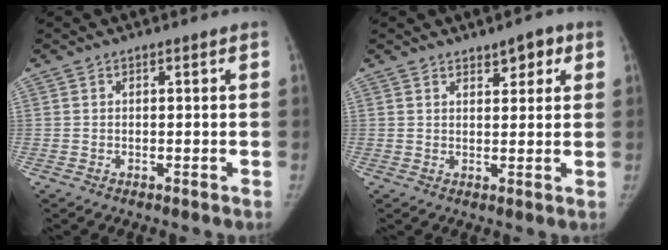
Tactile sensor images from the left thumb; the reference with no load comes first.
{"total": 3.7, "force": [2.2, 1.8, 2.4], "torque": [-0.012, -0.009, 0.030]}